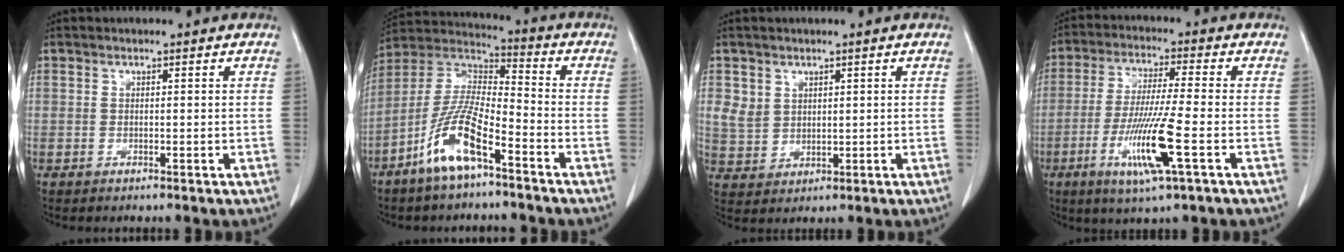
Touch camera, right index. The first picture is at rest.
{"total": 11.6, "force": [-6.5, 2.5, 9.3], "torque": [-0.196, -0.004, -0.129]}
{"total": 4.1, "force": [1.8, 3.5, 1.1], "torque": [-0.020, 0.003, 0.047]}
{"total": 11.3, "force": [-3.9, -0.2, 10.6], "torque": [-0.208, -0.019, -0.074]}